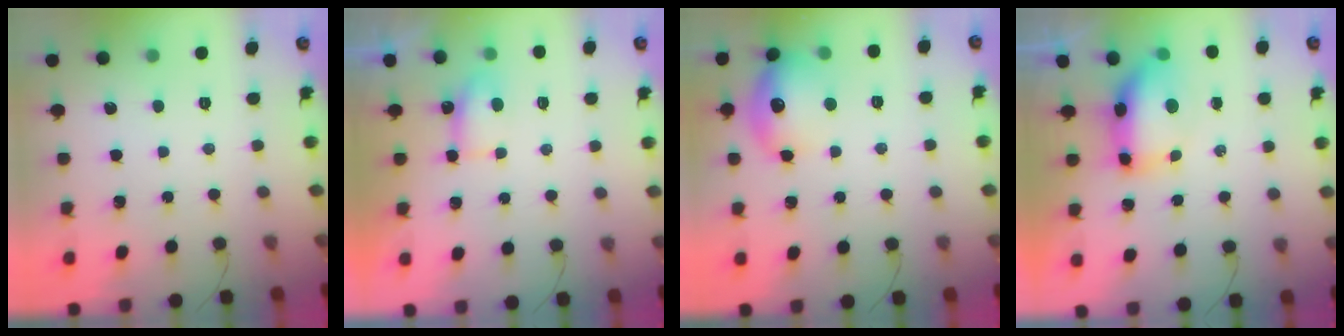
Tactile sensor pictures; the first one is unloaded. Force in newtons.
{"total": 4.2, "press": 4.1, "slide": 1.0}
{"total": 15.4, "press": 15.4, "slide": 1.3}
{"total": 8.6, "press": 8.4, "slide": 1.6}